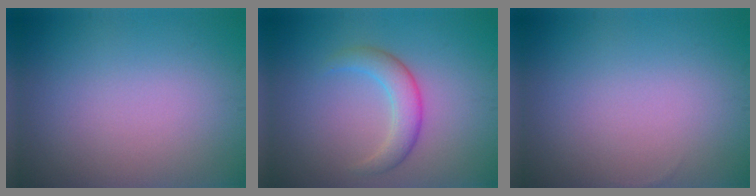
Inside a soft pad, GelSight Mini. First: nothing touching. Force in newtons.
{"total": 3.0, "press": 3.0, "slide": 0.2}
{"total": 0.0}